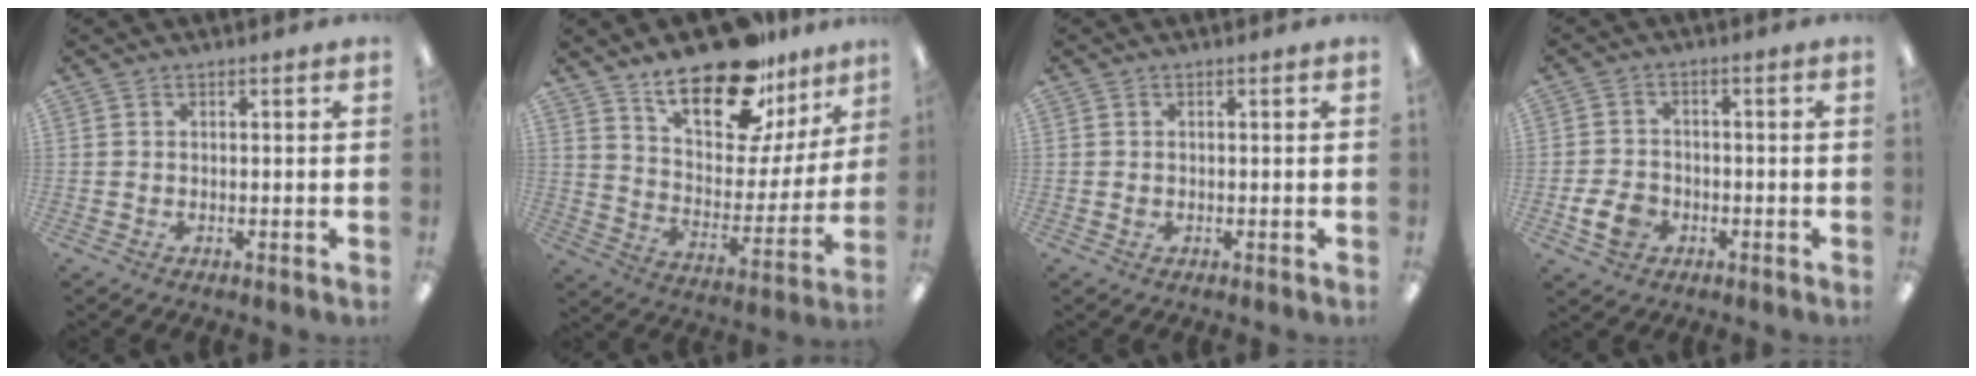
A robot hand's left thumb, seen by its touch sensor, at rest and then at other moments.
{"total": 22.6, "force": [16.0, 9.6, 12.8], "torque": [-0.201, -0.097, 0.274]}
{"total": 0.7, "force": [0.0, 0.6, 0.3], "torque": [-0.006, 0.004, -0.002]}
{"total": 6.0, "force": [-2.4, 4.4, 3.3], "torque": [-0.075, 0.008, -0.045]}